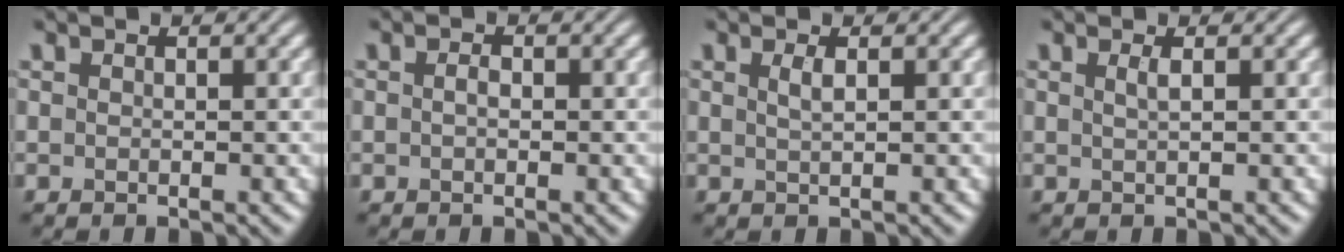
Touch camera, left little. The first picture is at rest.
{"total": 0.8, "force": [0.0, 0.5, 0.7], "torque": [-0.015, 0.001, -0.001]}
{"total": 1.2, "force": [0.5, 0.4, 1.1], "torque": [-0.019, 0.003, 0.007]}
{"total": 1.1, "force": [0.4, 0.4, 1.0], "torque": [-0.013, 0.003, 0.005]}